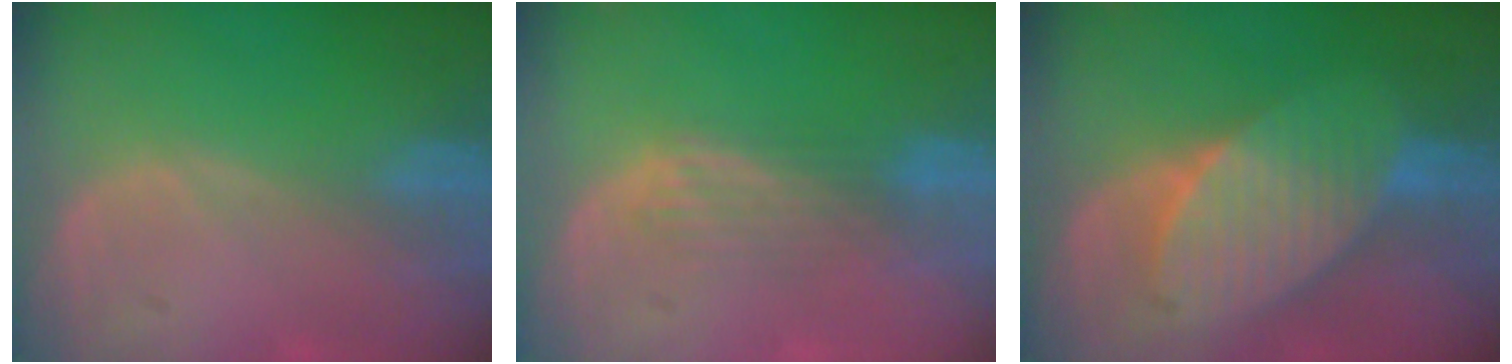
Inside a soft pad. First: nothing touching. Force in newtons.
{"total": 3.7, "press": 3.2, "slide": 1.8}
{"total": 7.9, "press": 7.9, "slide": 0.1}